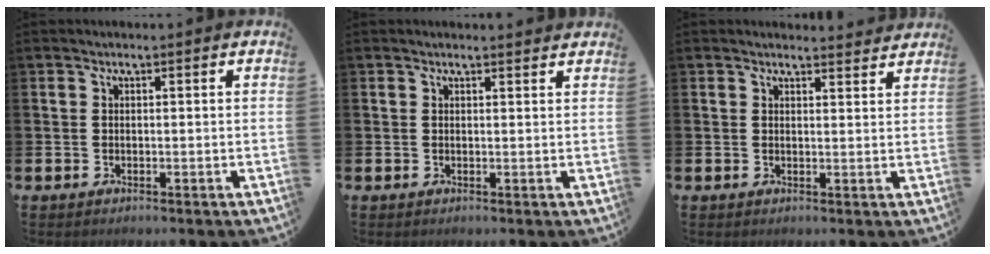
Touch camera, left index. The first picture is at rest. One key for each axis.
{"total": 0.9, "fx": 0.9, "fy": 0.1, "fz": 0.1, "tx": 0.007, "ty": -0.002, "tz": 0.015}
{"total": 2.3, "fx": 2.3, "fy": 0.3, "fz": -0.1, "tx": 0.008, "ty": -0.014, "tz": 0.039}